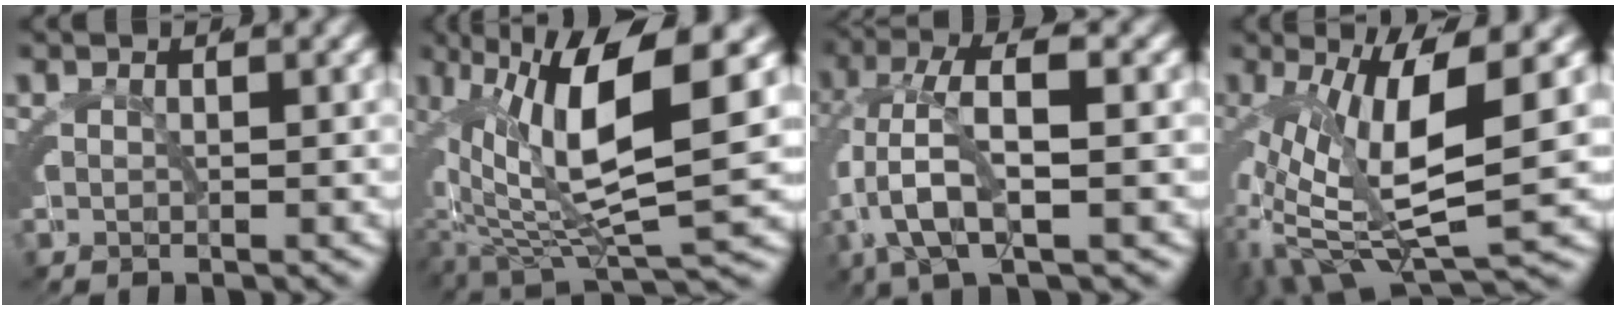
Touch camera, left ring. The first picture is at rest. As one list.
[{"total": 13.7, "force": [0.3, 7.9, 11.2], "torque": [-0.196, -0.012, 0.011]}, {"total": 6.6, "force": [-0.6, 3.0, 5.9], "torque": [-0.134, -0.004, -0.008]}, {"total": 8.8, "force": [-2.1, 3.7, 7.7], "torque": [-0.134, -0.022, -0.020]}]